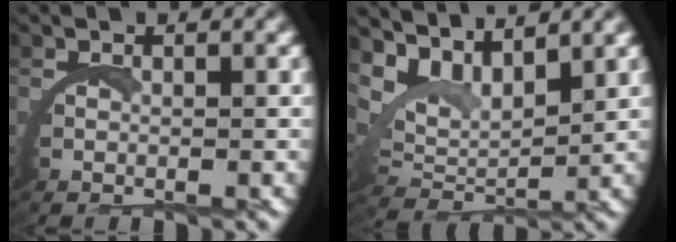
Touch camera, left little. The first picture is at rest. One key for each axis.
{"total": 6.0, "fx": 3.5, "fy": 3.3, "fz": 3.6, "tx": -0.090, "ty": -0.005, "tz": 0.065}